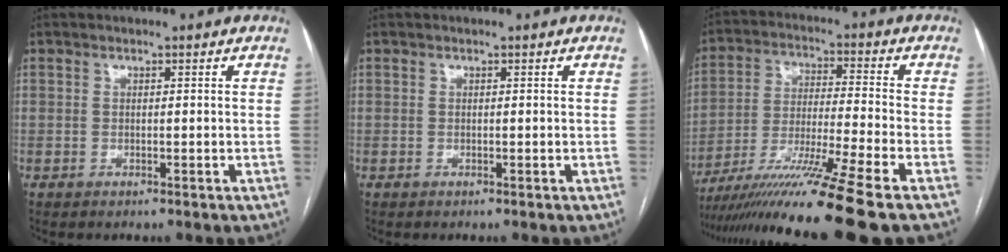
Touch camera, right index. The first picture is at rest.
{"total": 0.0}
{"total": 17.0, "force": [-12.9, -2.9, 10.6], "torque": [-0.195, -0.036, -0.225]}